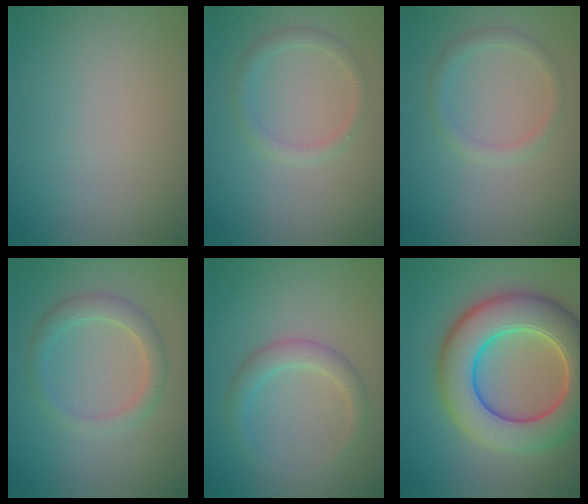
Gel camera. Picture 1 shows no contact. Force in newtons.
{"total": 1.4, "press": 1.4, "slide": 0.1}
{"total": 1.4, "press": 1.4, "slide": 0.1}
{"total": 2.4, "press": 2.4, "slide": 0.2}
{"total": 2.2, "press": 2.2, "slide": 0.0}
{"total": 10.1, "press": 10.1, "slide": 0.6}